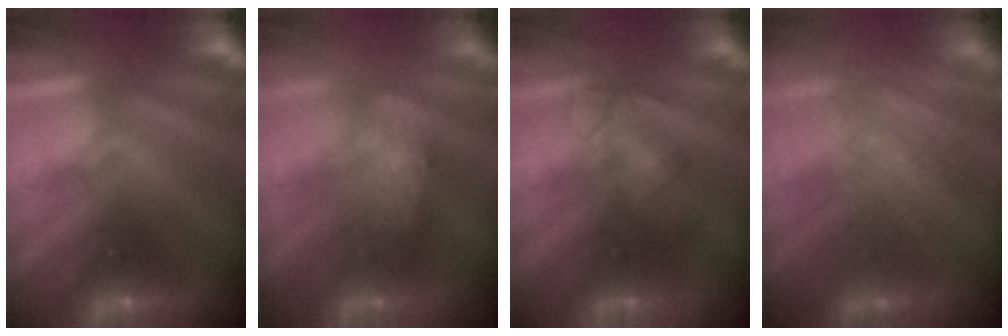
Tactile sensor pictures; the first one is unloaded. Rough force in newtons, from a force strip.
{"total": 2.6}
{"total": 2.4}
{"total": 3.0}